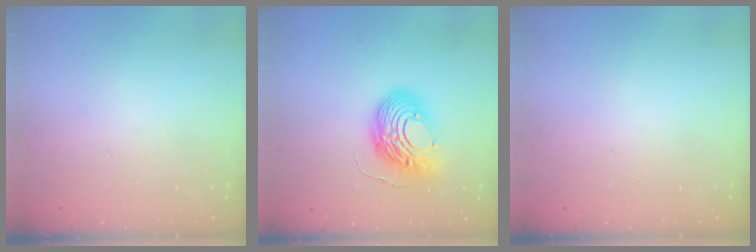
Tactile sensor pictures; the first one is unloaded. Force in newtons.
{"total": 14.1, "press": 14.1, "slide": 1.2}
{"total": 0.0}